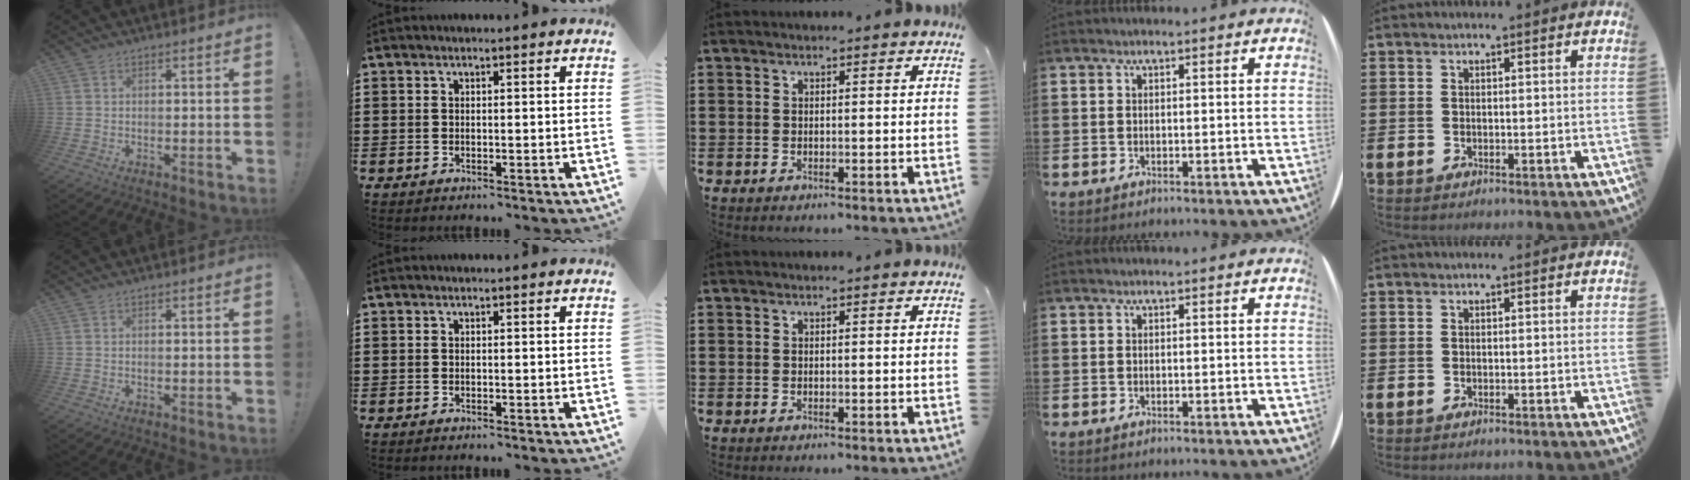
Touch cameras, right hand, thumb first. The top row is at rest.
{}